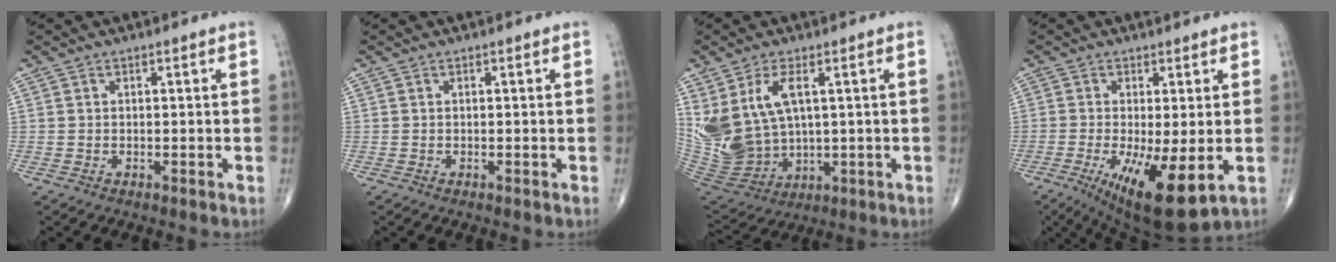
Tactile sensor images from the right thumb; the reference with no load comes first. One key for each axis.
{"total": 0.0}
{"total": 14.2, "fx": 4.0, "fy": 8.4, "fz": 10.8, "tx": -0.215, "ty": -0.022, "tz": 0.101}
{"total": 12.3, "fx": -3.4, "fy": 3.5, "fz": 11.3, "tx": -0.195, "ty": -0.027, "tz": -0.043}